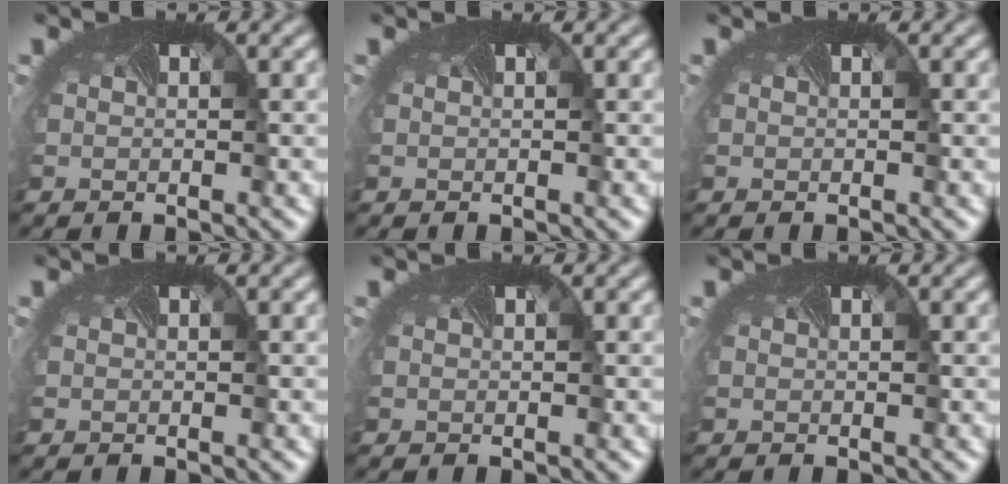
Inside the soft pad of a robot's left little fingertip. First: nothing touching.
{"total": 0.0}
{"total": 0.0}
{"total": 0.0}
{"total": 0.0}
{"total": 0.0}